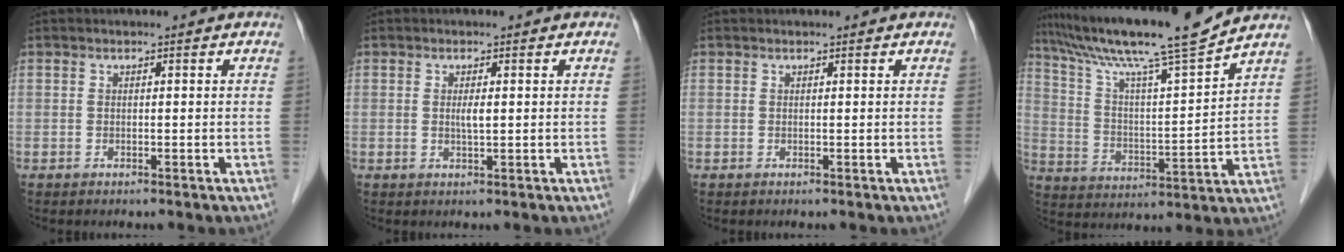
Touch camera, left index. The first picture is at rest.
{"total": 1.4, "force": [0.2, 0.1, 1.4], "torque": [-0.030, -0.001, 0.005]}
{"total": 0.7, "force": [0.7, 0.1, 0.1], "torque": [-0.004, 0.009, 0.011]}
{"total": 16.4, "force": [14.1, -1.4, 8.4], "torque": [-0.151, -0.004, 0.234]}